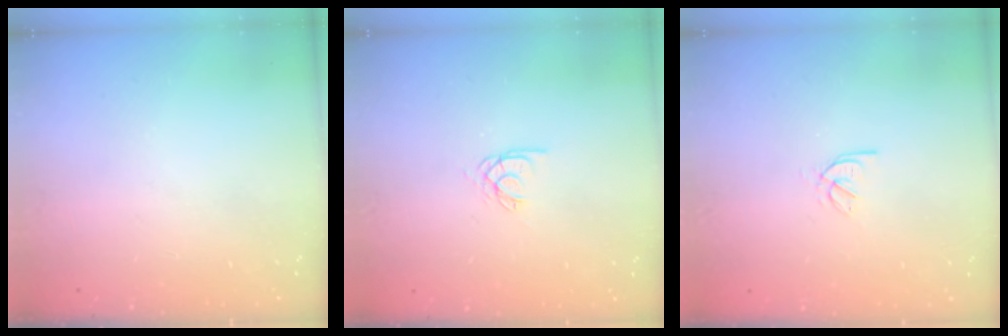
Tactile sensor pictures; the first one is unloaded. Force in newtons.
{"total": 2.6, "press": 2.6, "slide": 0.1}
{"total": 2.5, "press": 2.4, "slide": 0.5}